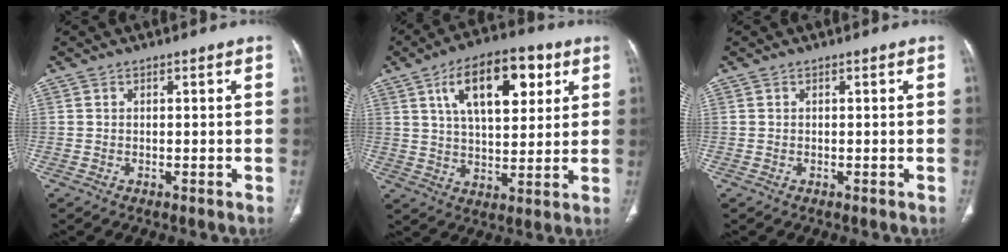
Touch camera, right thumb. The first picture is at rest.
{"total": 16.3, "force": [6.6, 7.9, 12.6], "torque": [-0.166, -0.011, 0.106]}
{"total": 0.0}